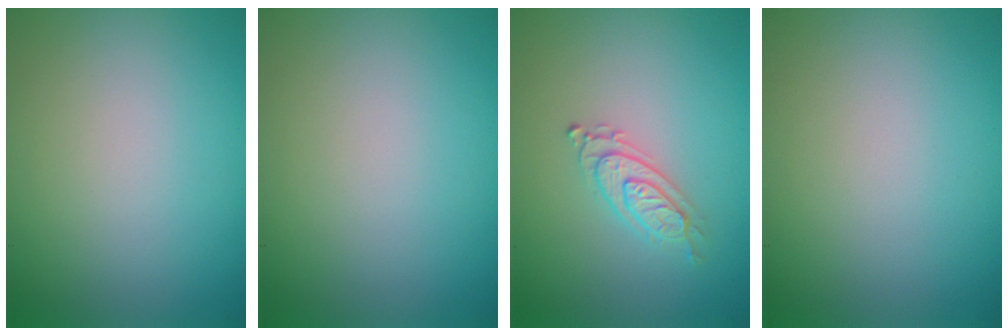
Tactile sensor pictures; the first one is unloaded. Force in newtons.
{"total": 0.0}
{"total": 2.2, "press": 2.1, "slide": 0.6}
{"total": 0.0}